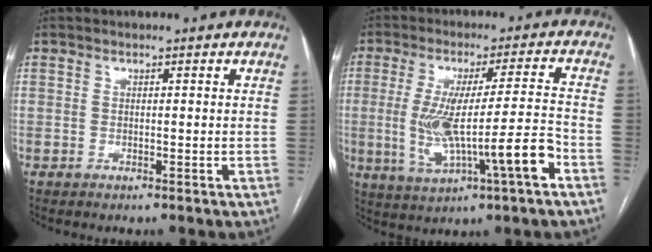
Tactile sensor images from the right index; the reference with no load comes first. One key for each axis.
{"total": 13.4, "fx": -3.6, "fy": 0.7, "fz": 12.9, "tx": -0.241, "ty": 0.008, "tz": -0.052}